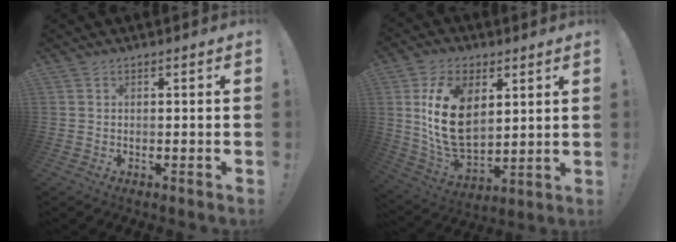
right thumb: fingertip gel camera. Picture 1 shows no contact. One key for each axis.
{"total": 17.8, "fx": 5.2, "fy": 11.9, "fz": 12.2, "tx": -0.233, "ty": -0.026, "tz": 0.092}